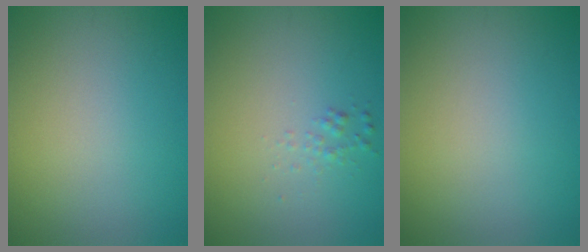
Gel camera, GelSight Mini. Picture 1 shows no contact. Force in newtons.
{"total": 0.8, "press": 0.8, "slide": 0.0}
{"total": 0.0}